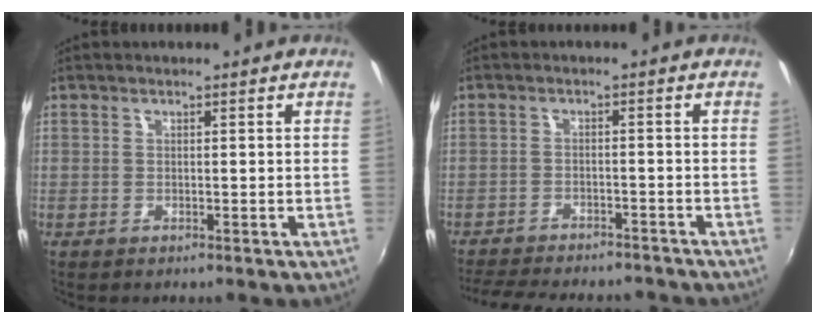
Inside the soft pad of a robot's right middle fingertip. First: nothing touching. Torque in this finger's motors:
{"motor_torque": [0.96, -1.18, 0.10, 0.07]}